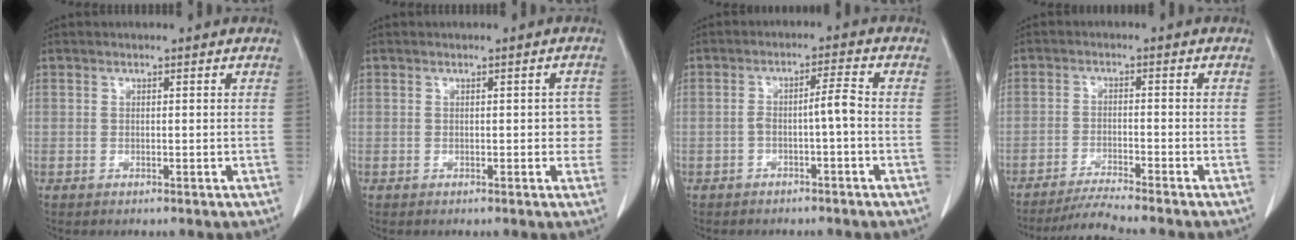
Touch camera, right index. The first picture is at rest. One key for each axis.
{"total": 2.4, "fx": -0.1, "fy": 1.4, "fz": 2.0, "tx": -0.005, "ty": 0.010, "tz": -0.003}
{"total": 3.5, "fx": -1.1, "fy": 0.1, "fz": 3.3, "tx": -0.057, "ty": 0.014, "tz": -0.017}
{"total": 6.4, "fx": -5.8, "fy": -1.4, "fz": 2.3, "tx": -0.033, "ty": -0.018, "tz": -0.098}